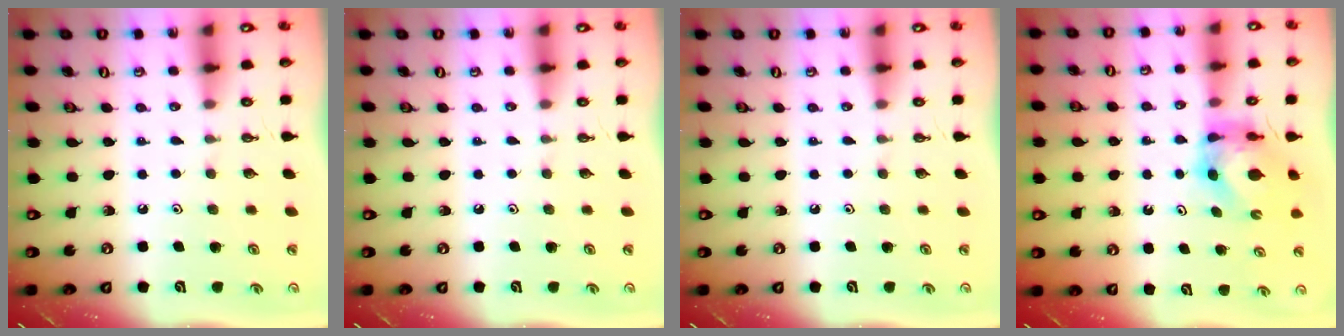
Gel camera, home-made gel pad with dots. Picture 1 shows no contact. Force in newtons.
{"total": 0.0}
{"total": 0.0}
{"total": 6.1, "press": 6.1, "slide": 0.5}